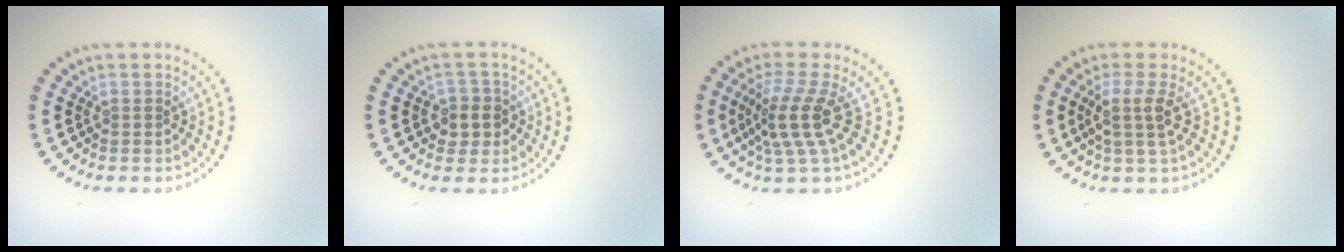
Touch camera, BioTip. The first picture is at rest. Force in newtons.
{"total": 2.4, "press": 2.2, "slide": 0.9}
{"total": 4.0, "press": 2.8, "slide": 2.8}
{"total": 2.6, "press": 1.9, "slide": 1.7}